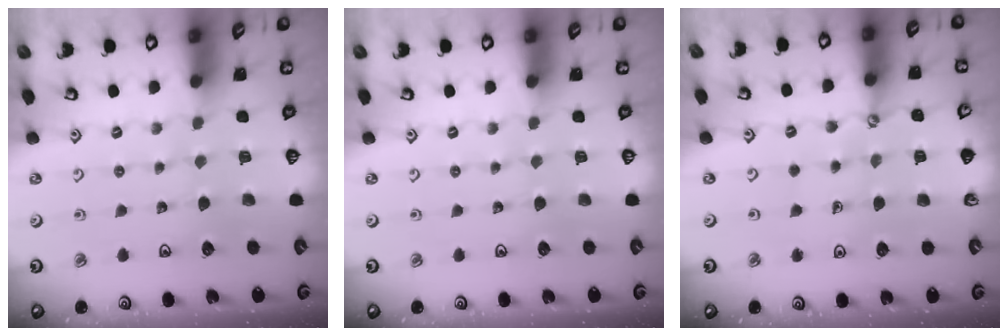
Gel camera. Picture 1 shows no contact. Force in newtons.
{"total": 0.0}
{"total": 0.5, "press": 0.5, "slide": 0.1}